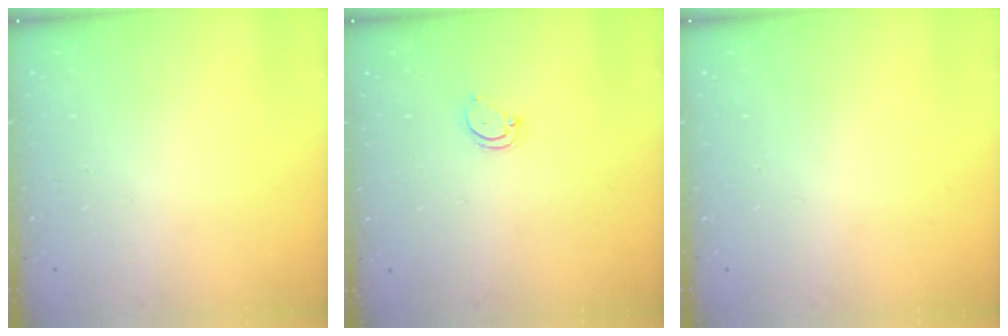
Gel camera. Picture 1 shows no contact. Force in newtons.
{"total": 2.8, "press": 2.8, "slide": 0.2}
{"total": 0.0}